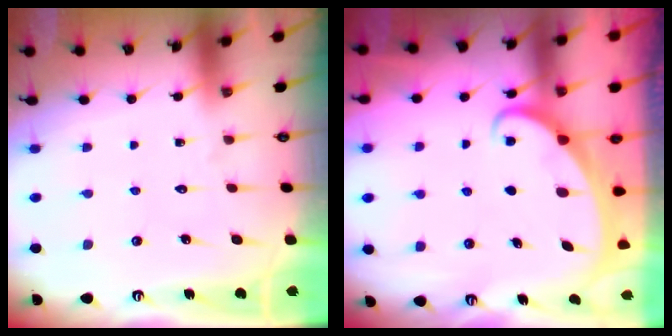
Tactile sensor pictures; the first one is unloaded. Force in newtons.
{"total": 3.0, "press": 3.0, "slide": 0.3}